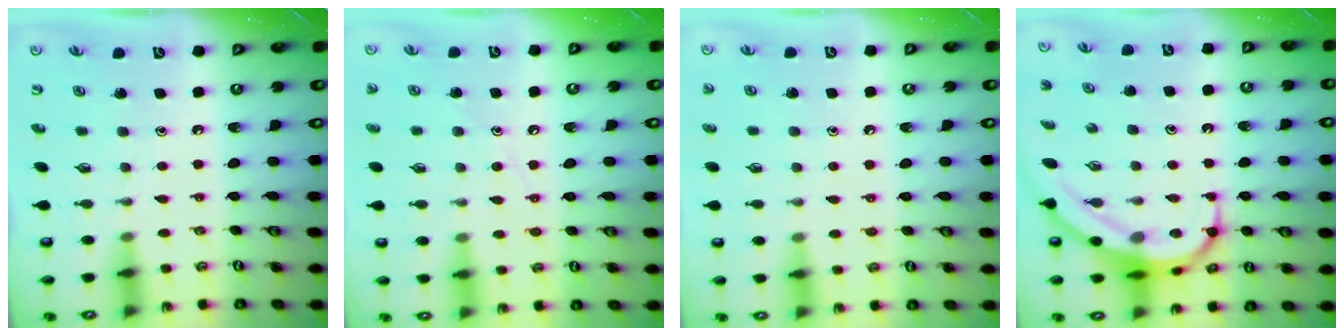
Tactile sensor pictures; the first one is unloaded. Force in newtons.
{"total": 7.5, "press": 7.5, "slide": 0.8}
{"total": 4.9, "press": 4.9, "slide": 0.5}
{"total": 8.8, "press": 8.8, "slide": 0.6}